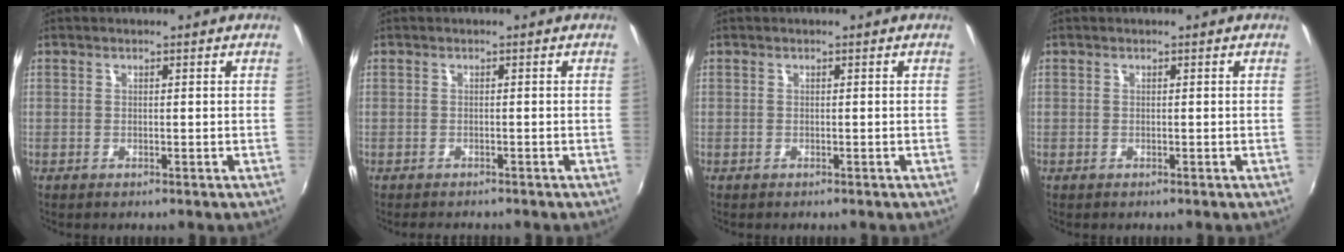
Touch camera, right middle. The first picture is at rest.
{"total": 2.8, "force": [-2.5, 0.7, 0.9], "torque": [-0.022, -0.014, -0.040]}
{"total": 0.0}
{"total": 0.0}